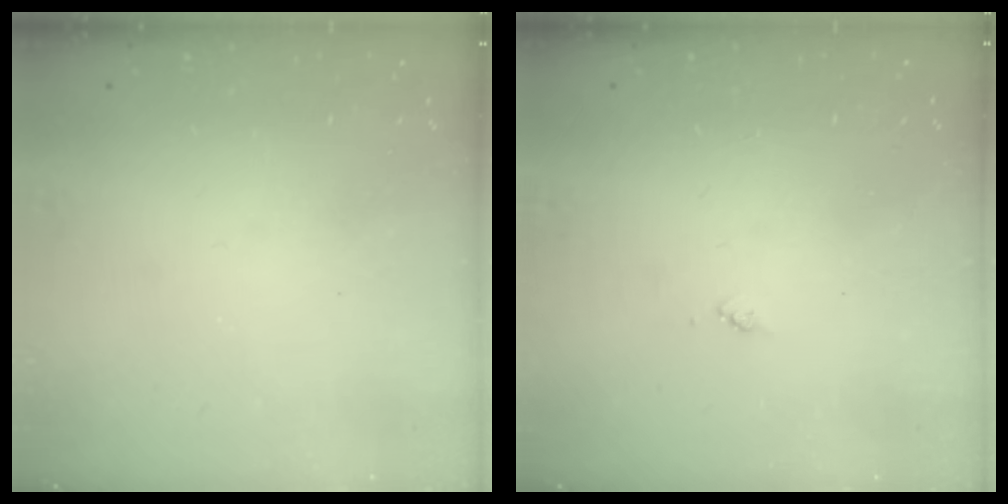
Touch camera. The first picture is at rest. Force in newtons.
{"total": 4.0, "press": 3.9, "slide": 0.5}